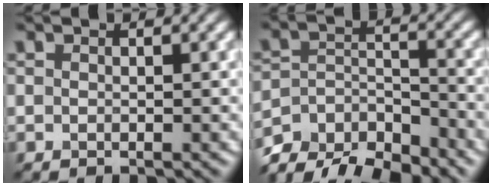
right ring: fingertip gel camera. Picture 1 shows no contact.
{"total": 9.4, "force": [-8.2, 3.6, 2.9], "torque": [-0.048, -0.003, -0.132]}